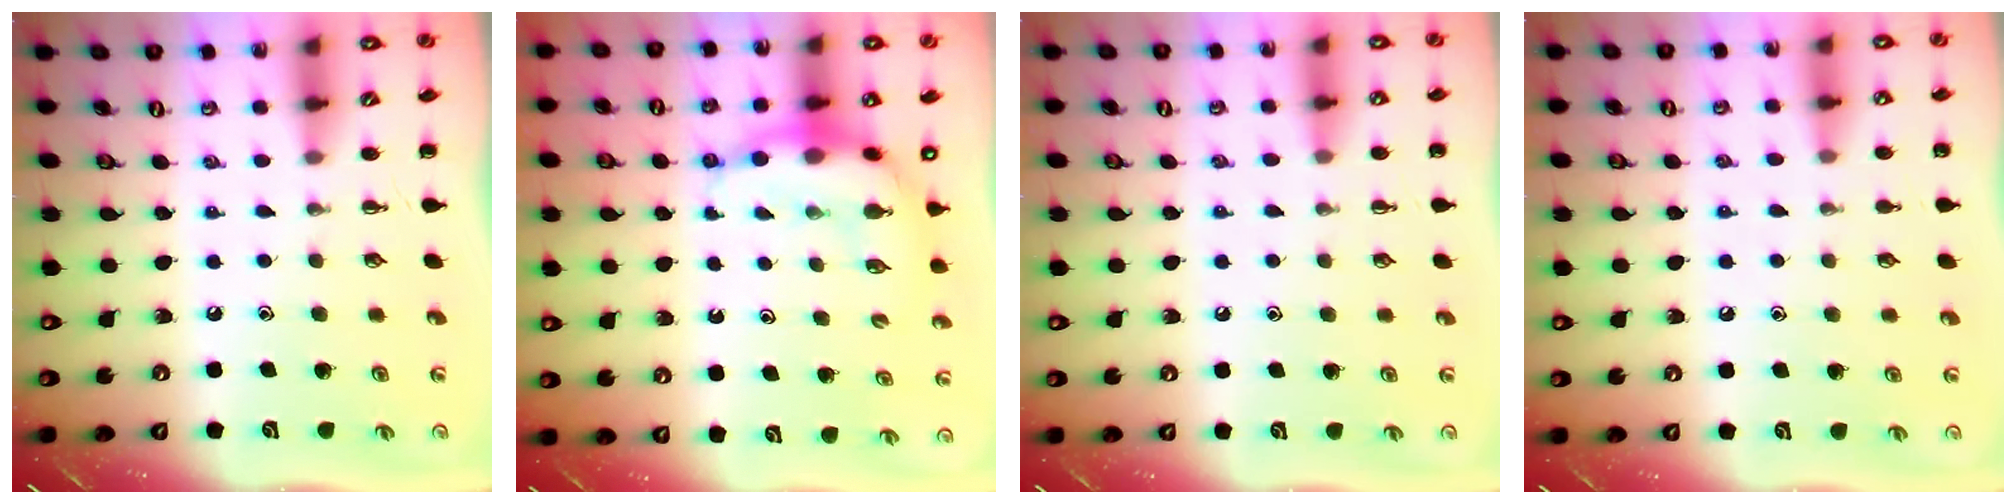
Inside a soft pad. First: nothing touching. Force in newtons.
{"total": 8.7, "press": 8.6, "slide": 1.2}
{"total": 7.0, "press": 6.6, "slide": 2.4}
{"total": 5.7, "press": 5.4, "slide": 2.0}